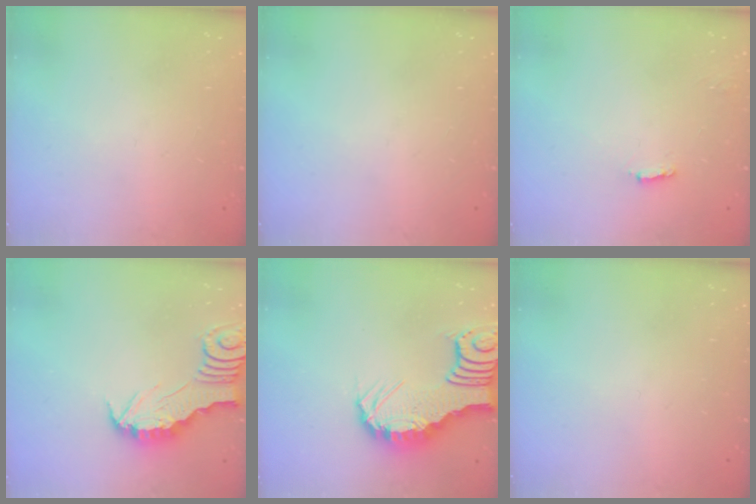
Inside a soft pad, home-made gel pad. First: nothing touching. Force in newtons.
{"total": 0.0}
{"total": 2.2, "press": 2.2, "slide": 0.1}
{"total": 3.2, "press": 3.1, "slide": 0.4}
{"total": 5.7, "press": 5.6, "slide": 0.6}
{"total": 0.0}